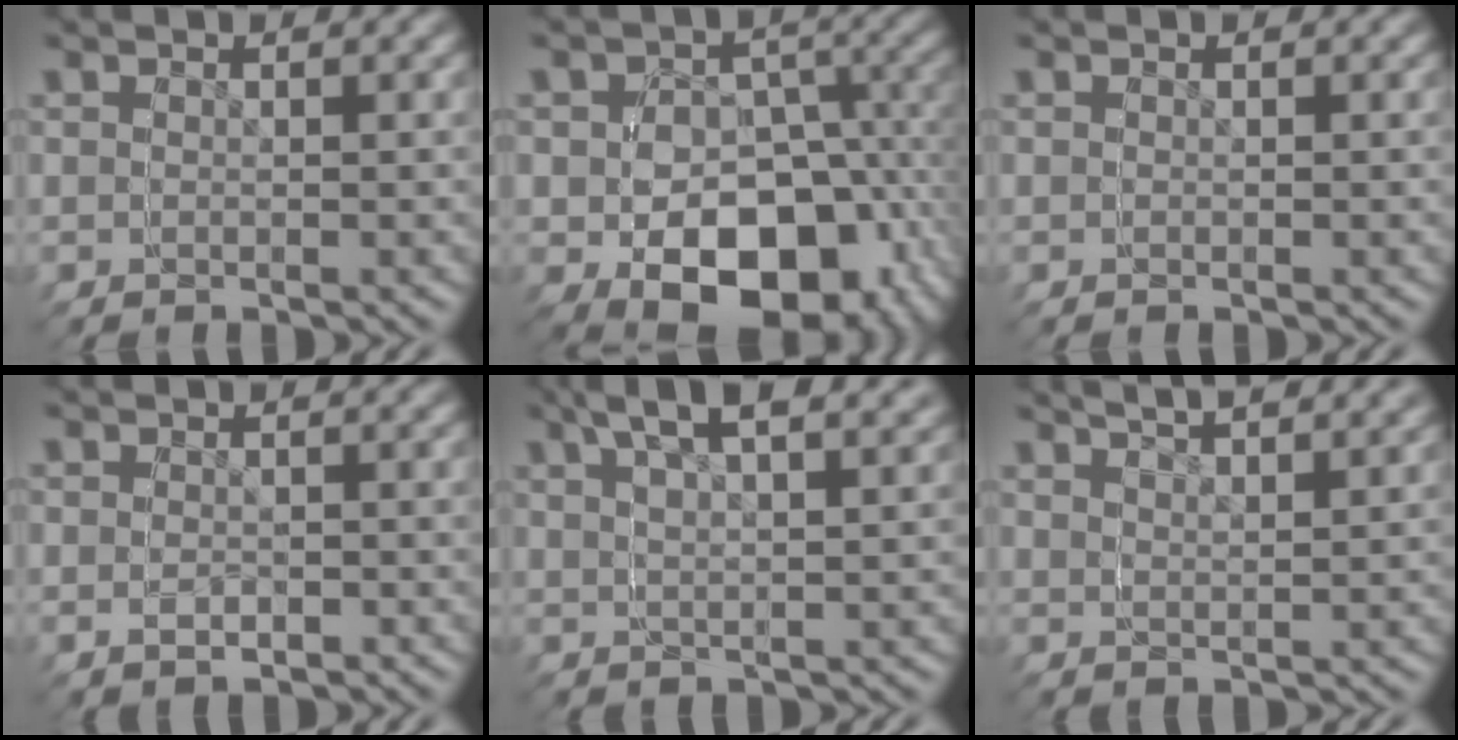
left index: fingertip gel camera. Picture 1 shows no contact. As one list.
[{"total": 7.3, "force": [-2.4, 6.7, 1.5], "torque": [-0.052, -0.053, -0.018]}, {"total": 0.0}, {"total": 1.0, "force": [0.3, 0.3, -0.9], "torque": [0.007, -0.010, 0.006]}, {"total": 2.8, "force": [2.8, -0.5, 0.4], "torque": [-0.016, 0.010, 0.037]}, {"total": 3.1, "force": [3.0, 0.5, 0.5], "torque": [-0.017, 0.012, 0.045]}]